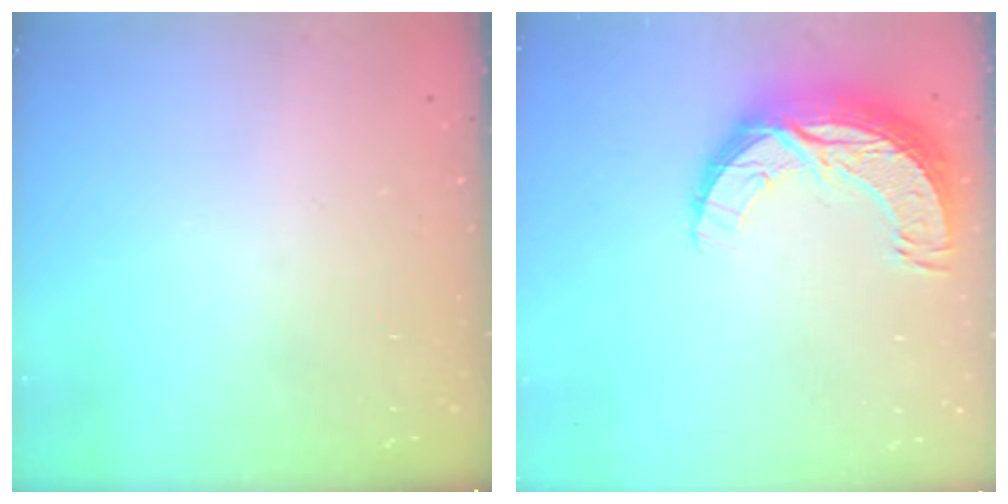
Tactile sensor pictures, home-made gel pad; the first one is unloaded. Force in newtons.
{"total": 12.7, "press": 12.6, "slide": 0.9}